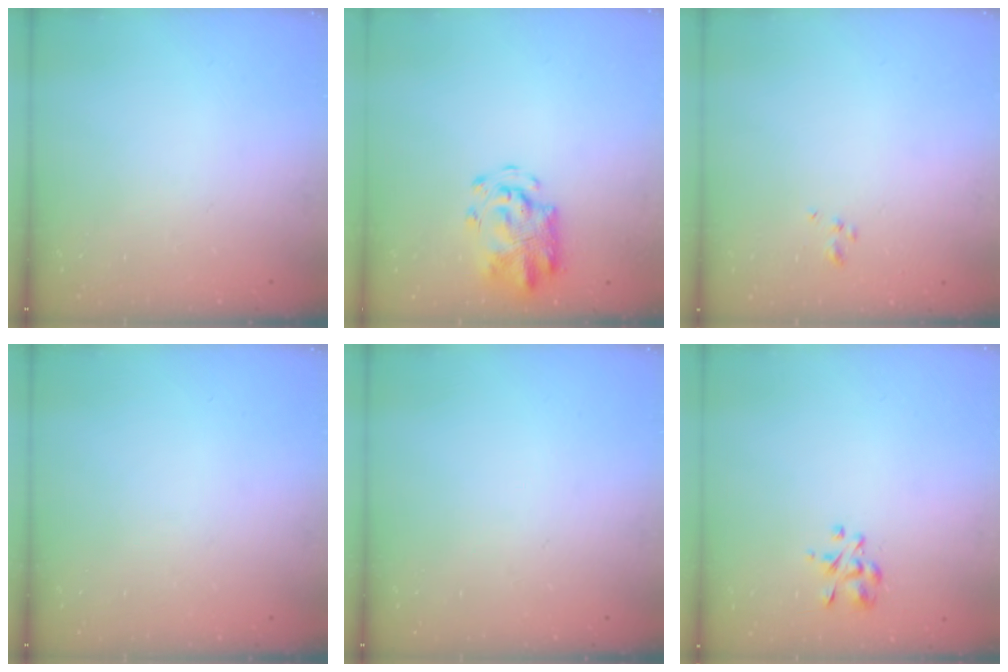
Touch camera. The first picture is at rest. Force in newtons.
{"total": 4.7, "press": 4.4, "slide": 1.5}
{"total": 0.9, "press": 0.8, "slide": 0.3}
{"total": 0.0}
{"total": 0.0}
{"total": 3.0, "press": 2.9, "slide": 0.8}